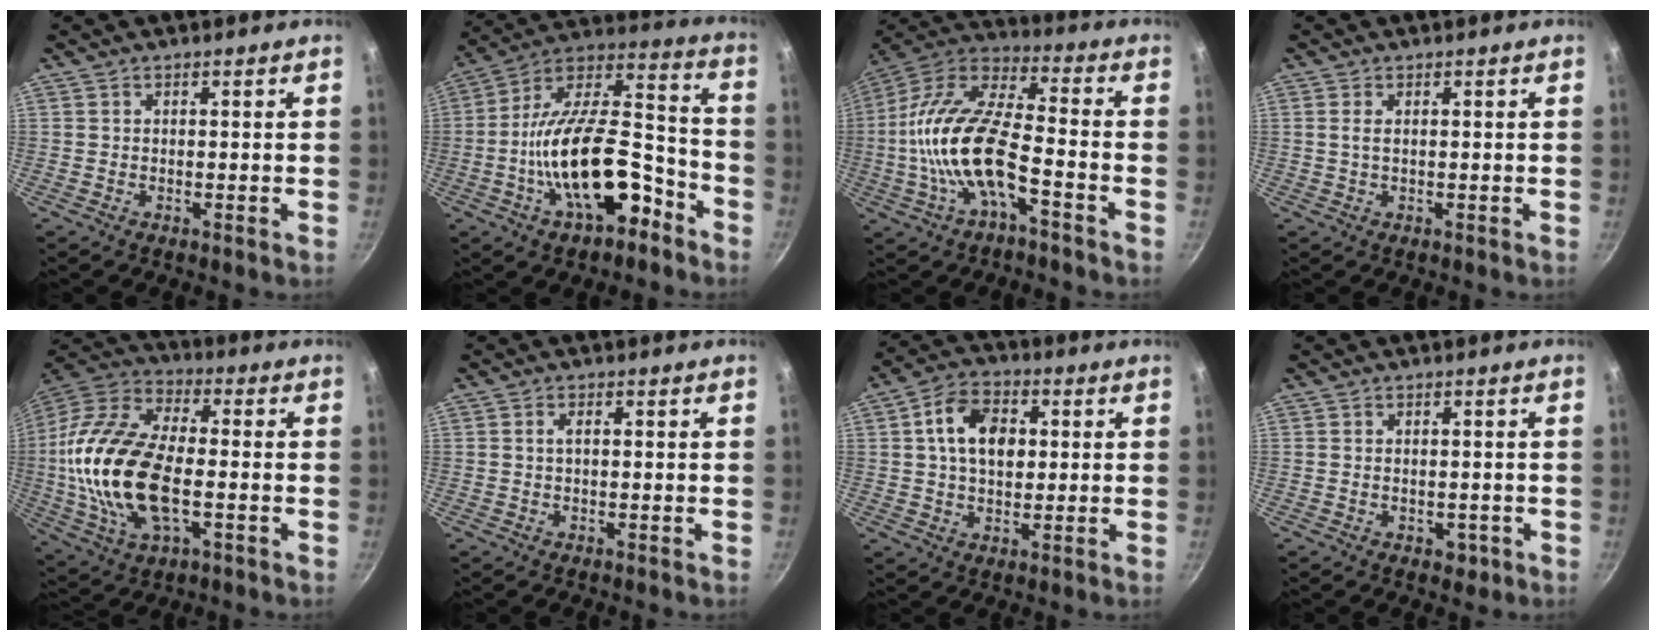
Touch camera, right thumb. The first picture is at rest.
{"total": 22.7, "force": [-8.9, 10.5, 18.1], "torque": [-0.269, 0.073, -0.150]}
{"total": 18.4, "force": [-5.1, 7.6, 15.9], "torque": [-0.305, 0.046, -0.111]}
{"total": 1.5, "force": [0.3, 0.7, 1.3], "torque": [-0.027, 0.000, 0.006]}
{"total": 23.4, "force": [-2.4, 12.5, 19.6], "torque": [-0.397, 0.024, -0.051]}
{"total": 1.3, "force": [0.1, 0.6, 1.2], "torque": [-0.026, 0.004, 0.001]}
{"total": 11.0, "force": [2.0, 7.4, 7.8], "torque": [-0.115, 0.012, 0.022]}
{"total": 2.7, "force": [-0.8, 1.8, 1.8], "torque": [-0.018, 0.001, -0.008]}